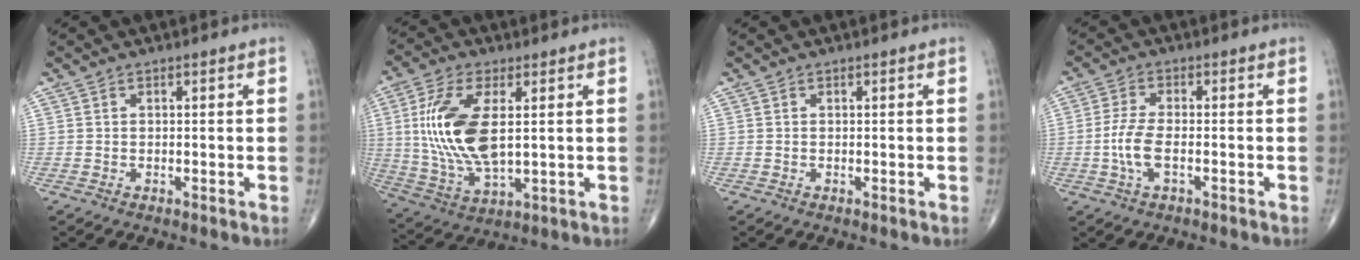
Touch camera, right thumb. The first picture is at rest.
{"total": 15.5, "force": [2.2, 7.0, 13.6], "torque": [-0.286, -0.011, 0.050]}
{"total": 0.0}
{"total": 5.5, "force": [-1.4, 2.1, 4.9], "torque": [-0.114, 0.009, -0.028]}